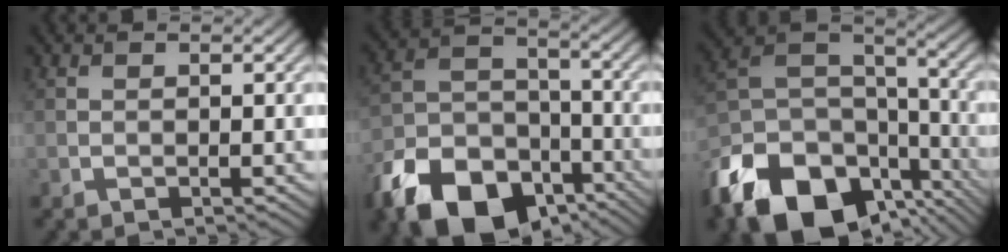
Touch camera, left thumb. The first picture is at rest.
{"total": 15.5, "force": [-9.7, 9.3, 7.7], "torque": [-0.189, -0.037, -0.178]}
{"total": 18.9, "force": [-11.4, 11.4, 9.8], "torque": [-0.251, -0.053, -0.179]}